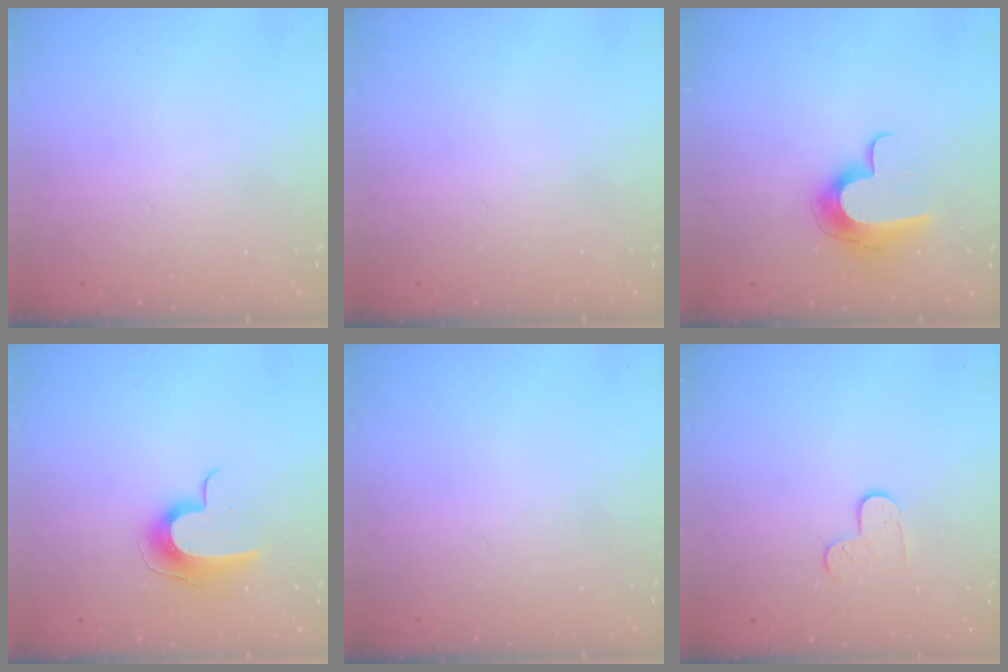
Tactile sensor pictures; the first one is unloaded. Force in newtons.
{"total": 0.0}
{"total": 11.5, "press": 11.5, "slide": 0.7}
{"total": 9.5, "press": 9.5, "slide": 0.4}
{"total": 0.0}
{"total": 4.3, "press": 4.3, "slide": 0.4}